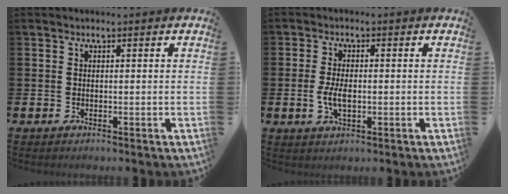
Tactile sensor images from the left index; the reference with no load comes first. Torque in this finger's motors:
{"motor_torque": [1.00, 0.34, 0.14, 0.14]}